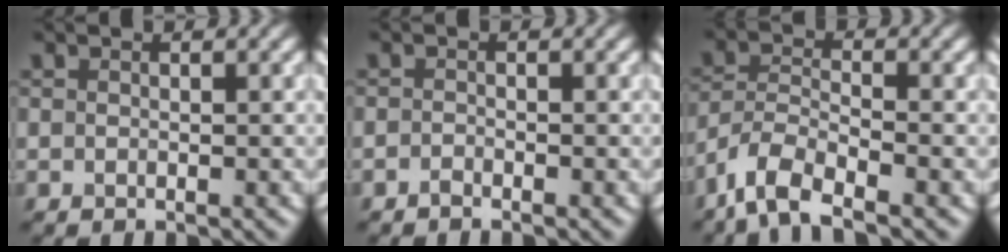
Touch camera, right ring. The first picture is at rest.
{"total": 0.6, "force": [-0.5, 0.2, 0.2], "torque": [-0.001, 0.000, -0.012]}
{"total": 5.4, "force": [-3.9, 1.7, 3.3], "torque": [-0.063, -0.004, -0.083]}